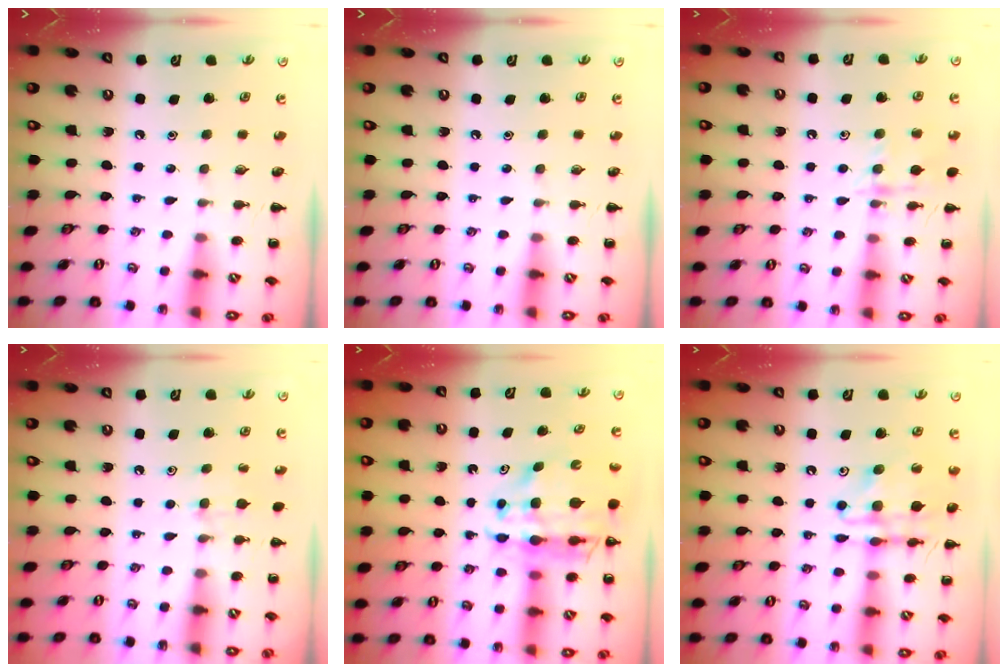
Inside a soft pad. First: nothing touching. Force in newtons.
{"total": 0.0}
{"total": 10.7, "press": 10.7, "slide": 0.7}
{"total": 6.1, "press": 5.8, "slide": 1.8}
{"total": 11.9, "press": 11.4, "slide": 3.2}
{"total": 15.0, "press": 14.7, "slide": 3.1}